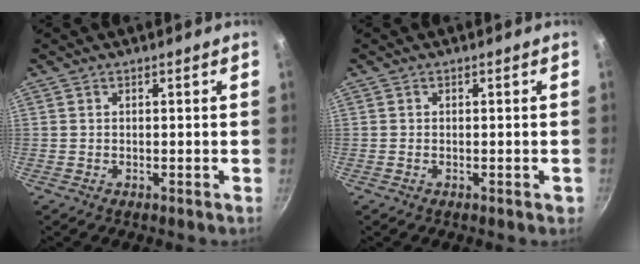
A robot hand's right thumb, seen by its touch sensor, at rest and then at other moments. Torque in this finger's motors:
{"motor_torque": [0.32, 0.46, -0.21, -0.05, 0.04]}